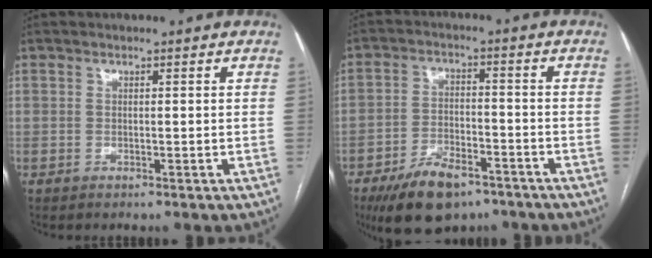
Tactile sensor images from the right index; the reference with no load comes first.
{"total": 10.5, "force": [-7.3, 4.5, 6.1], "torque": [-0.111, -0.006, -0.123]}